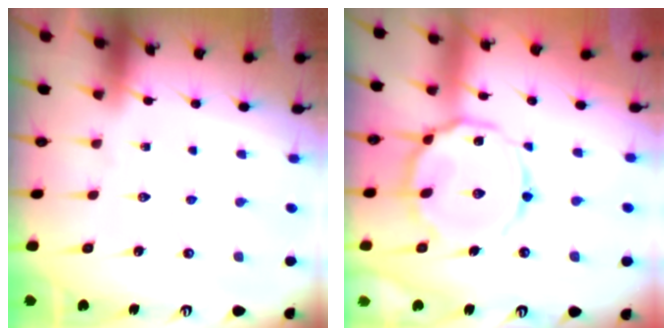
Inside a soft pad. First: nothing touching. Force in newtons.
{"total": 13.6, "press": 13.5, "slide": 1.0}